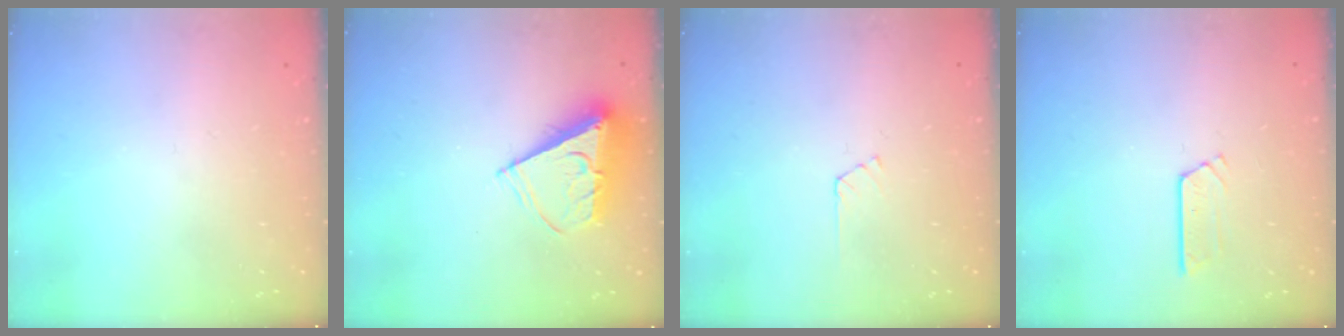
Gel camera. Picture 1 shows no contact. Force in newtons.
{"total": 8.9, "press": 8.9, "slide": 0.4}
{"total": 2.4, "press": 2.4, "slide": 0.3}
{"total": 2.7, "press": 2.7, "slide": 0.2}